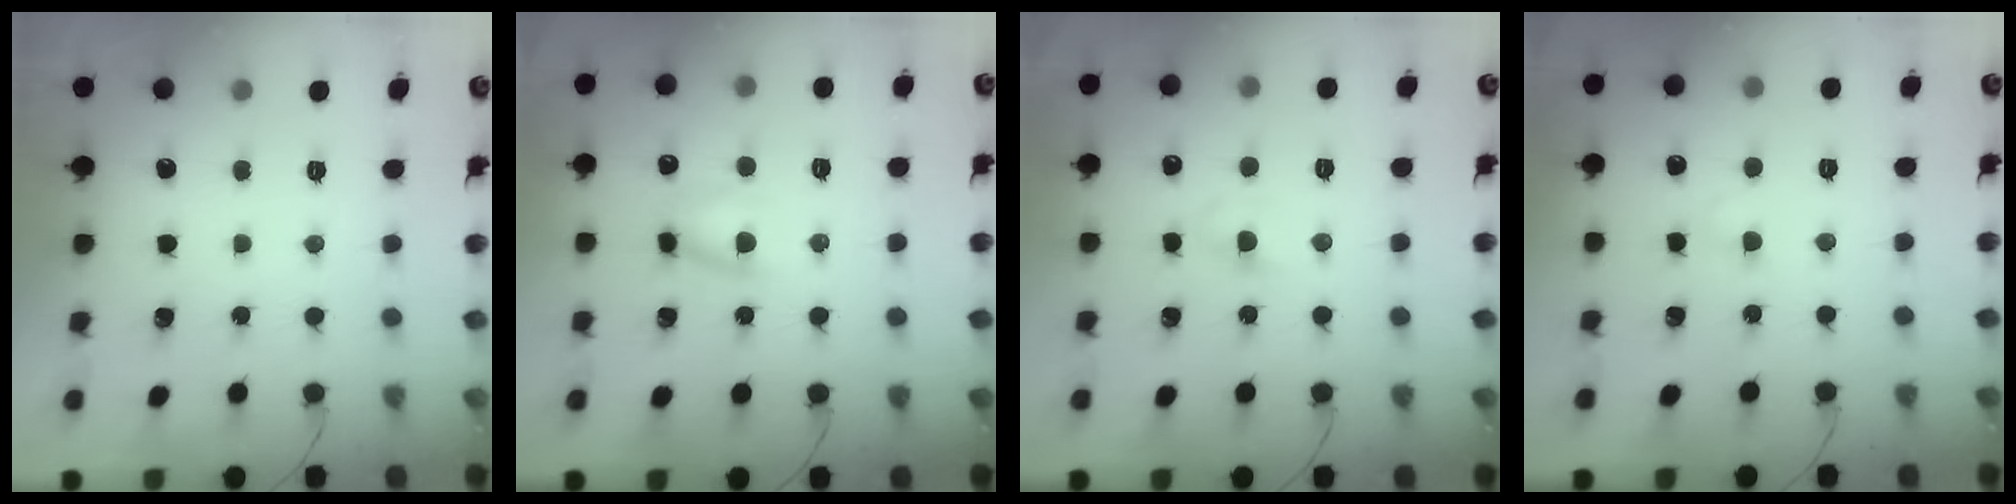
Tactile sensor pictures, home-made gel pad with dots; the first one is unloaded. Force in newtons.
{"total": 6.7, "press": 6.6, "slide": 1.2}
{"total": 2.4, "press": 2.1, "slide": 1.0}
{"total": 1.6, "press": 1.4, "slide": 0.8}